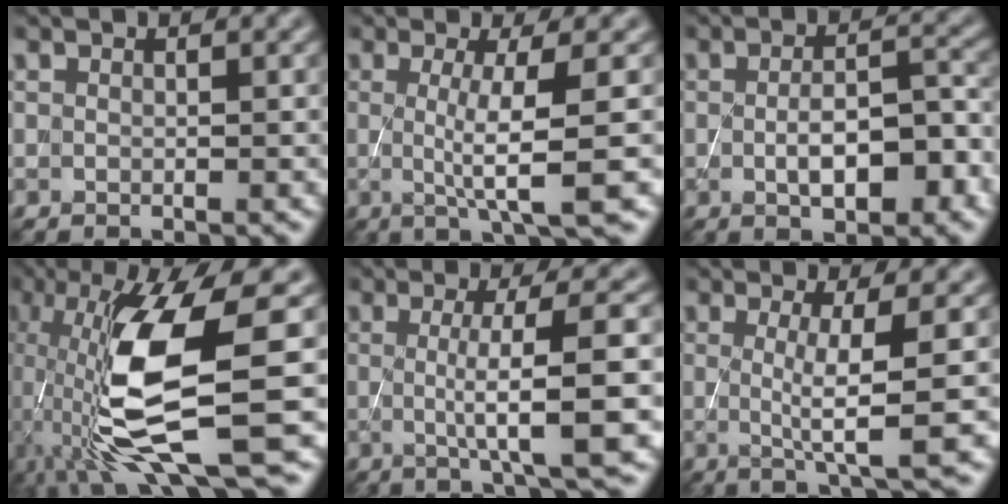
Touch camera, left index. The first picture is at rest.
{"total": 5.6, "force": [-0.1, 0.9, 5.5], "torque": [-0.092, -0.003, 0.000]}
{"total": 5.6, "force": [-1.3, 2.3, 5.0], "torque": [-0.086, -0.001, -0.016]}
{"total": 13.3, "force": [-1.1, 3.5, 12.7], "torque": [-0.251, -0.016, -0.010]}
{"total": 7.6, "force": [-0.3, 1.5, 7.5], "torque": [-0.110, 0.003, -0.003]}
{"total": 5.0, "force": [0.1, 0.7, 4.9], "torque": [-0.082, -0.003, 0.004]}